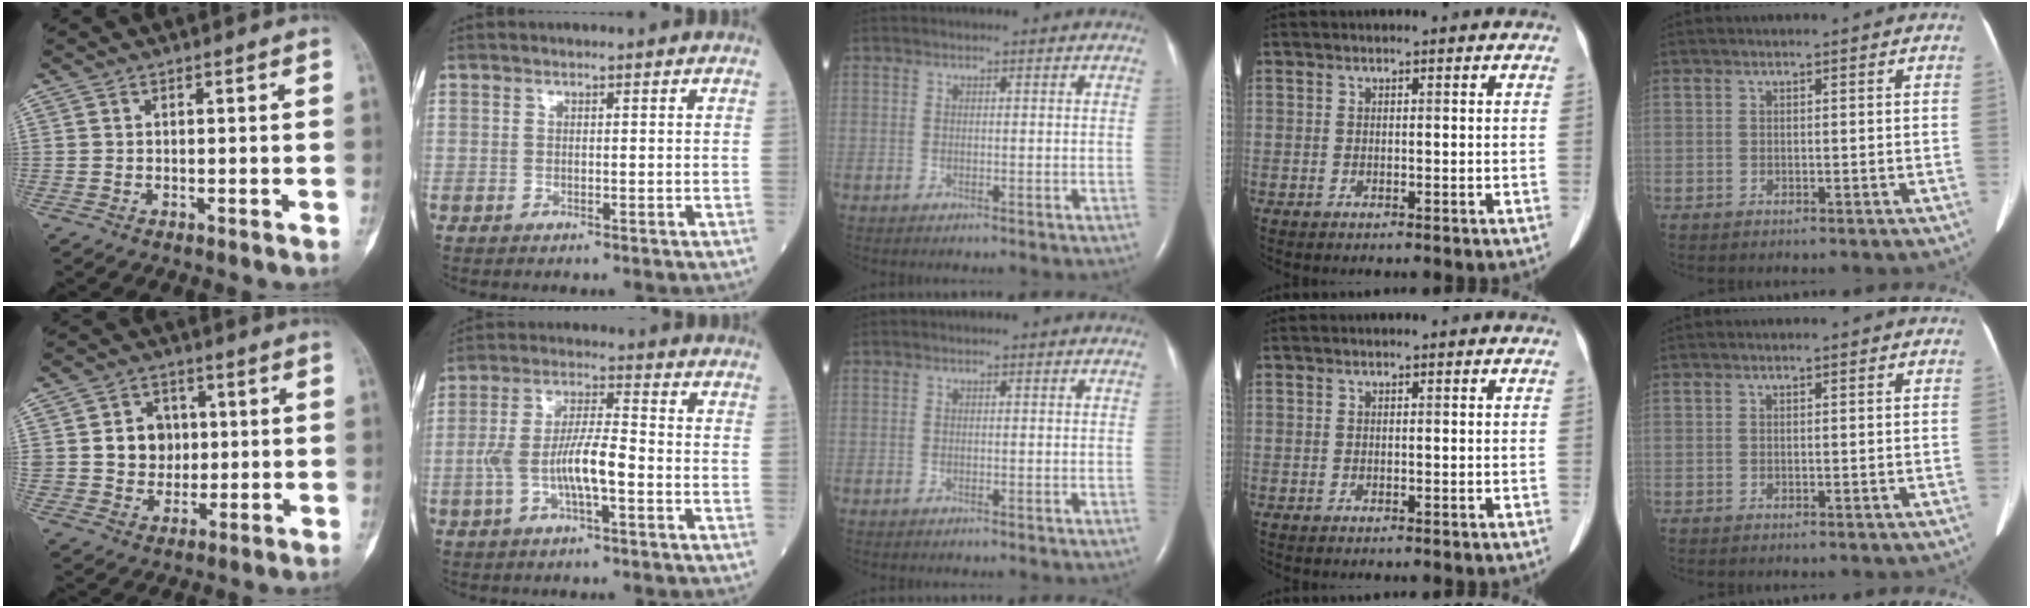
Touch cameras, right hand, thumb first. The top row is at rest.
{"thumb": {"total": 8.7, "force": [1.2, 7.5, 4.1], "torque": [-0.022, 0.000, 0.023]}, "index": {"total": 8.4, "force": [-2.2, 1.8, 7.9], "torque": [-0.161, 0.016, -0.044]}}